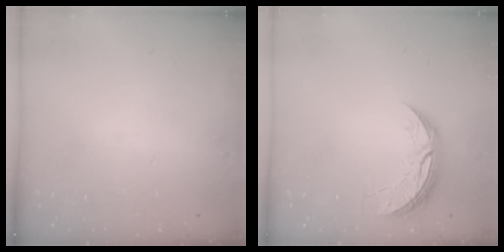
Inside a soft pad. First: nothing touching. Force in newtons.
{"total": 8.4, "press": 8.4, "slide": 0.6}